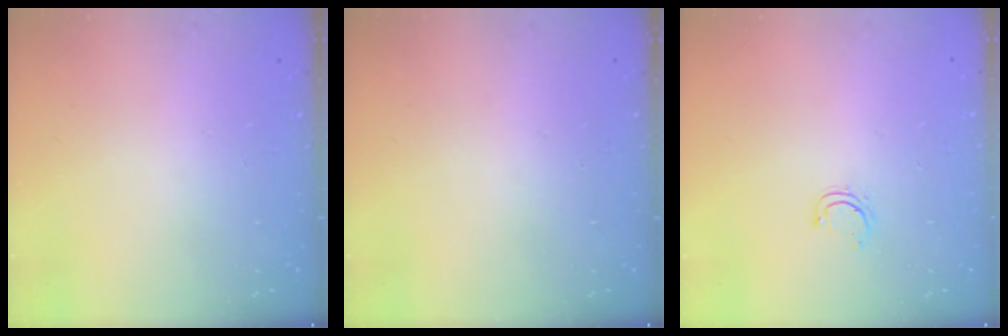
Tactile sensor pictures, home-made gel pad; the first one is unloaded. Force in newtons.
{"total": 0.0}
{"total": 4.0, "press": 3.9, "slide": 0.4}